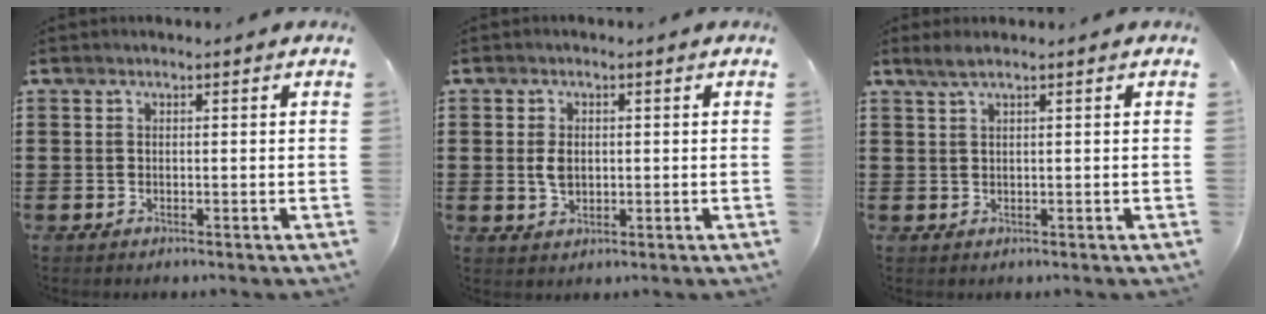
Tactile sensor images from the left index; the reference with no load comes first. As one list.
[{"total": 3.0, "force": [0.1, 2.0, 2.3], "torque": [-0.054, 0.002, -0.001]}, {"total": 1.7, "force": [0.9, -0.1, 1.4], "torque": [-0.028, -0.001, 0.017]}]